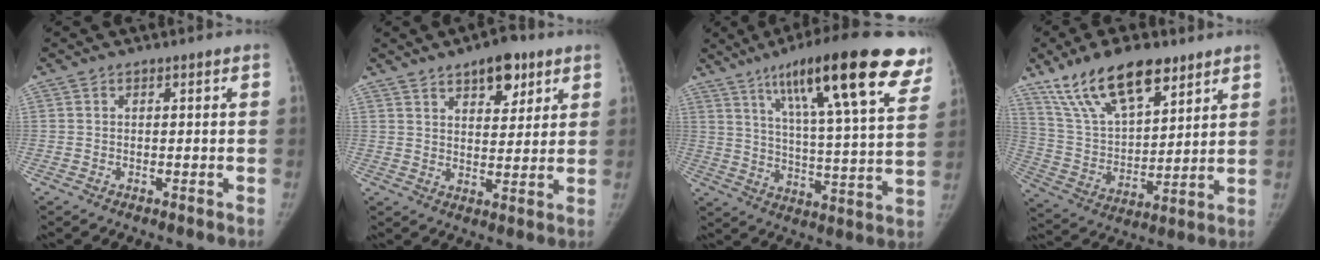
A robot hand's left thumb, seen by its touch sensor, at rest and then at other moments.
{"total": 8.9, "force": [5.4, 4.3, 5.6], "torque": [-0.052, -0.026, 0.079]}
{"total": 26.2, "force": [15.2, 5.2, 20.7], "torque": [-0.292, -0.032, 0.226]}
{"total": 18.7, "force": [12.4, 8.0, 11.5], "torque": [-0.171, -0.046, 0.236]}